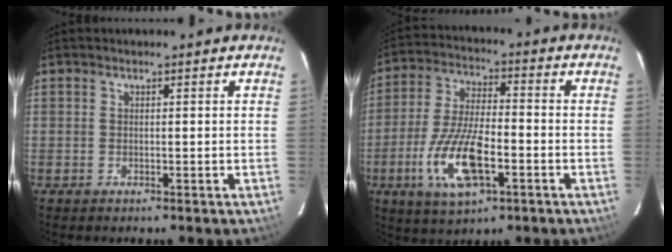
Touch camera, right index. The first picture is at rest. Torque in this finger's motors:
{"motor_torque": [2.14, 0.00, 1.04, 0.17]}